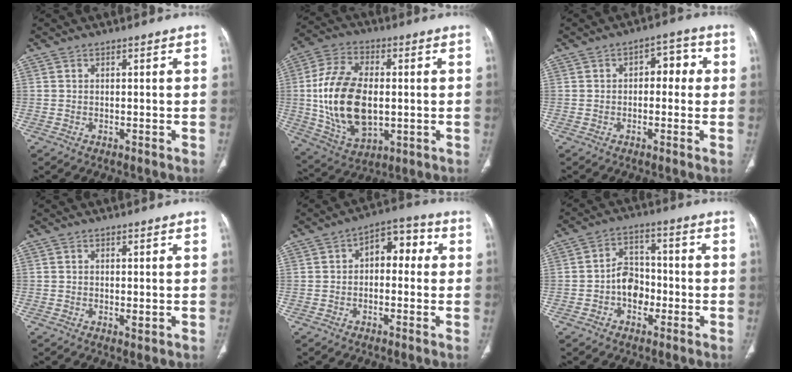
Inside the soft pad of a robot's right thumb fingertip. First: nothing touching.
{"total": 19.0, "force": [-0.3, 11.2, 15.4], "torque": [-0.291, -0.001, 0.007]}
{"total": 5.6, "force": [0.5, 3.5, 4.3], "torque": [-0.027, 0.021, -0.001]}
{"total": 1.2, "force": [-0.3, 0.6, 1.0], "torque": [-0.015, -0.003, -0.004]}
{"total": 7.5, "force": [0.6, 4.8, 5.7], "torque": [-0.047, 0.031, -0.003]}
{"total": 6.9, "force": [-1.9, 5.2, 4.0], "torque": [-0.038, 0.028, -0.042]}